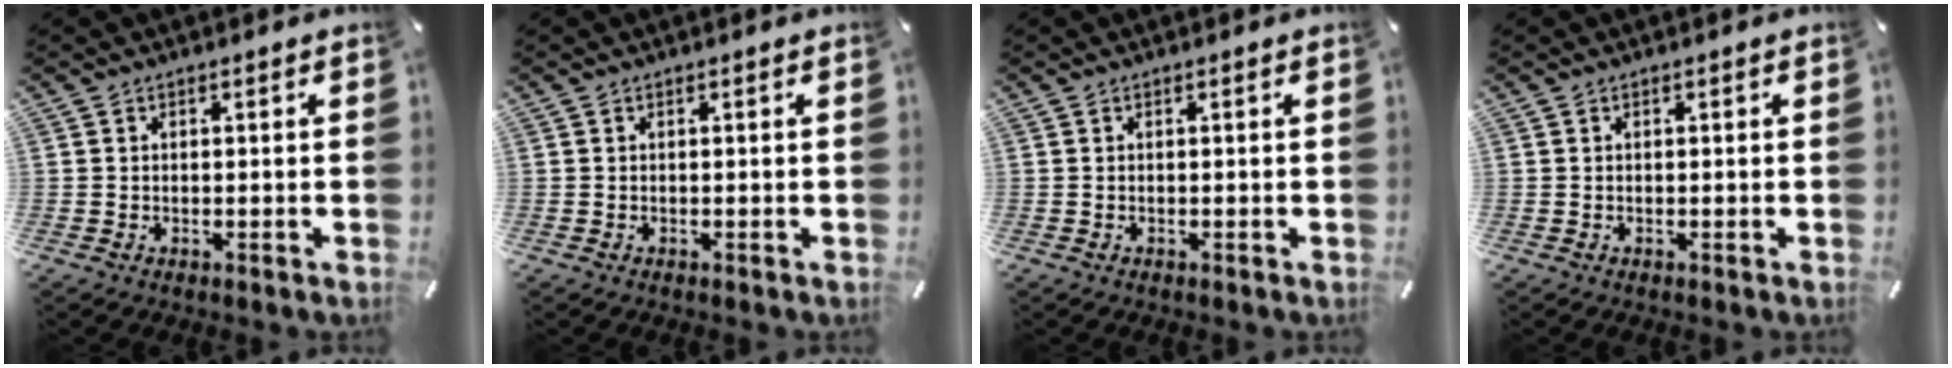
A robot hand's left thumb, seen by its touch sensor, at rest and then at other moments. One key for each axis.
{"total": 0.0}
{"total": 0.0}
{"total": 0.0}